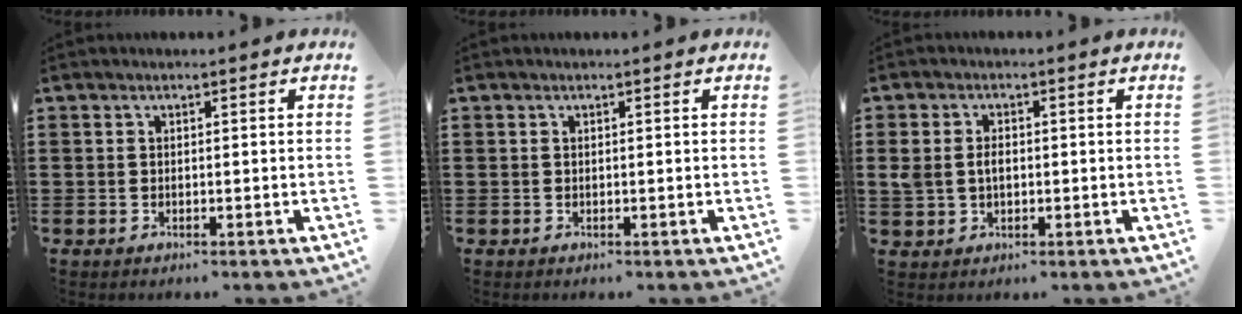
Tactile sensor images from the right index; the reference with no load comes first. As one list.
[{"total": 0.0}, {"total": 2.7, "force": [0.1, 2.0, 1.9], "torque": [-0.047, 0.006, -0.002]}]